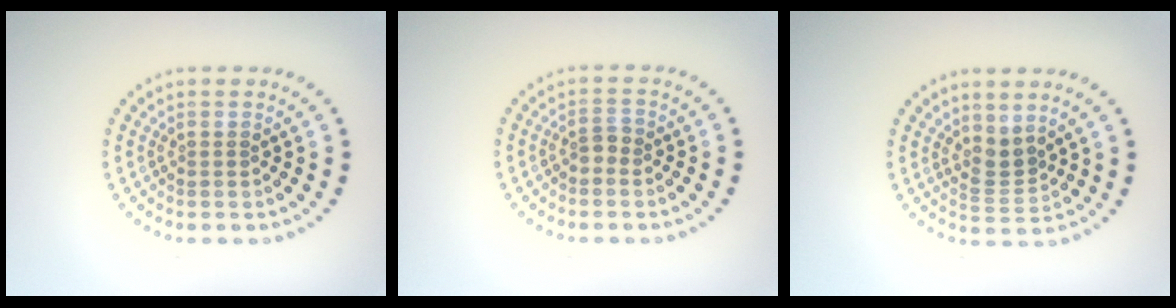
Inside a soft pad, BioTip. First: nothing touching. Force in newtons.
{"total": 1.0, "press": 0.9, "slide": 0.6}
{"total": 2.2, "press": 1.6, "slide": 1.6}